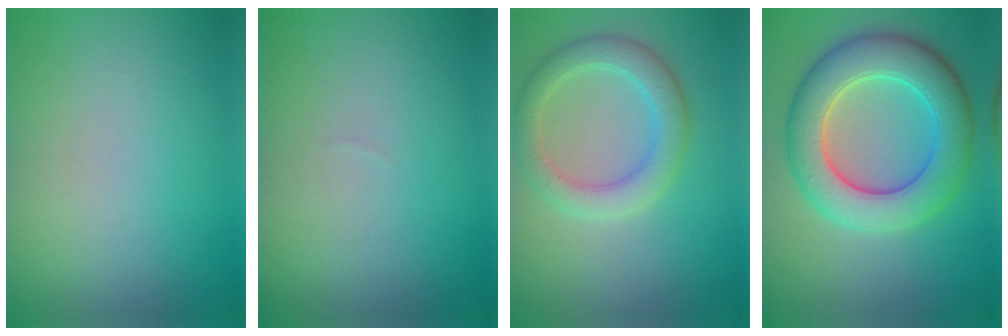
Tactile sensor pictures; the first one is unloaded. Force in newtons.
{"total": 0.0}
{"total": 3.8, "press": 3.8, "slide": 0.3}
{"total": 8.0, "press": 8.0, "slide": 0.2}